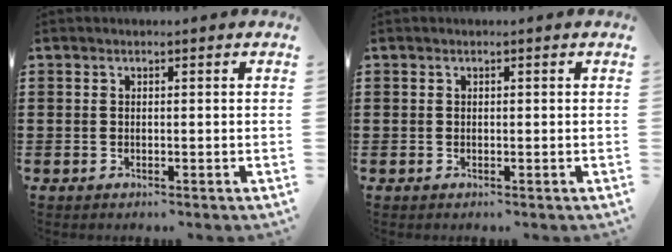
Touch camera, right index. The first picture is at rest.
{"total": 0.0}